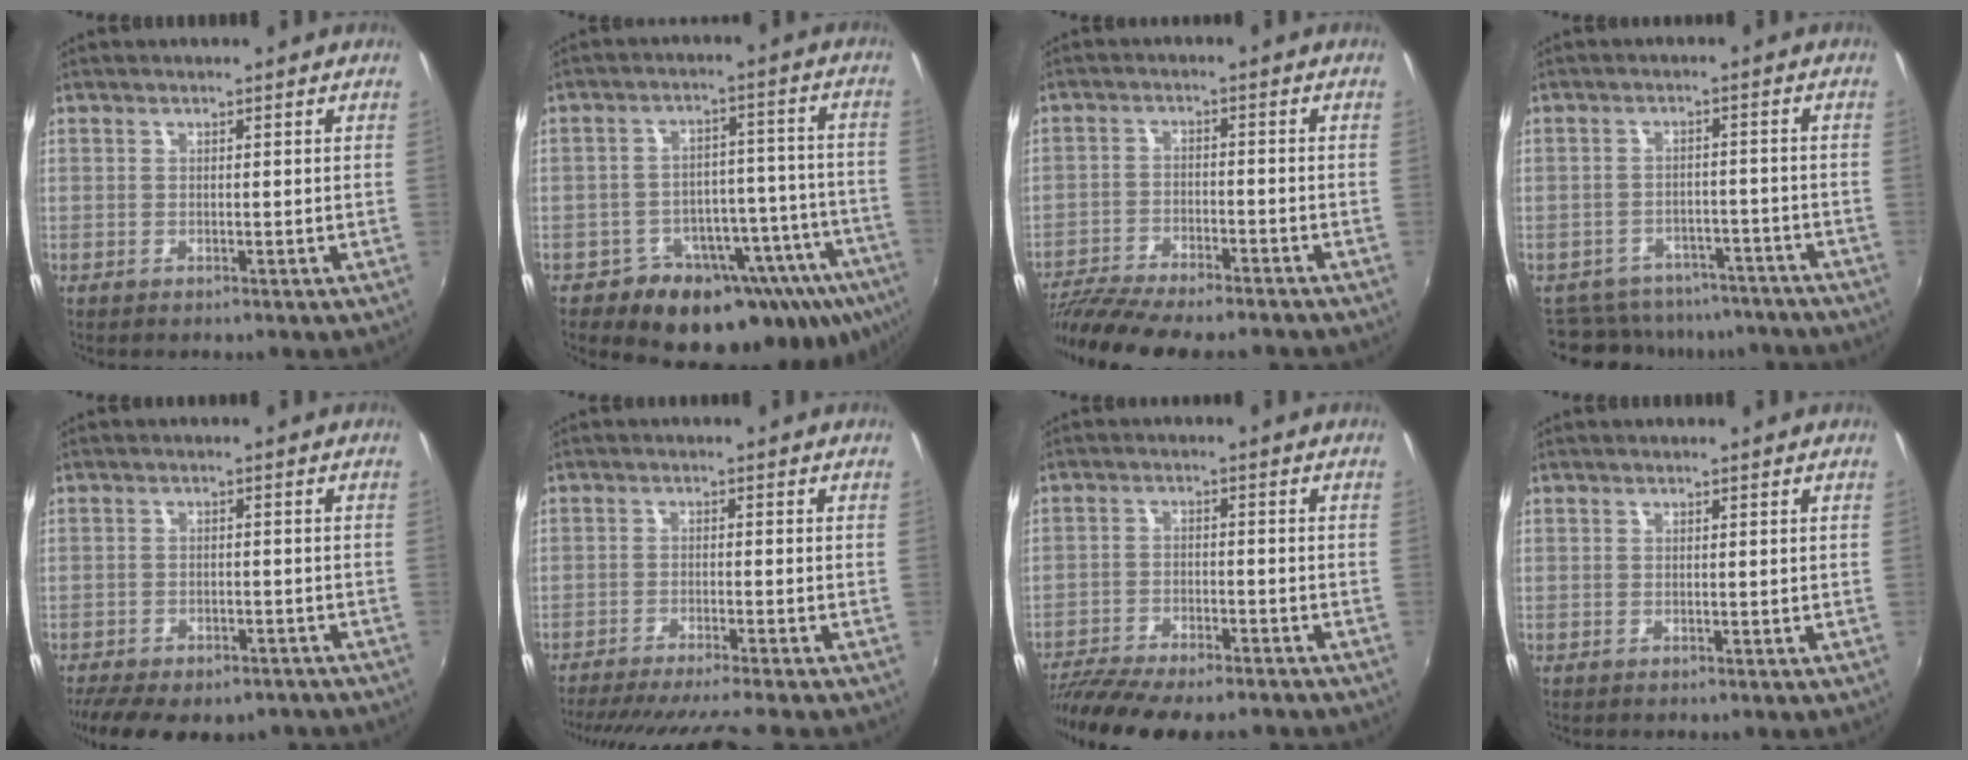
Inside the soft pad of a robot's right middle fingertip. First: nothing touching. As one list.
[{"total": 19.9, "force": [-12.8, 11.9, 9.5], "torque": [-0.134, 0.015, -0.159]}, {"total": 15.3, "force": [-13.3, 2.5, 7.0], "torque": [-0.149, -0.029, -0.218]}, {"total": 13.6, "force": [-11.7, 6.1, 3.4], "torque": [-0.079, 0.011, -0.152]}, {"total": 14.7, "force": [-11.7, 5.4, 7.1], "torque": [-0.156, -0.036, -0.165]}, {"total": 12.6, "force": [-11.2, -0.6, 5.8], "torque": [-0.122, -0.025, -0.173]}, {"total": 16.1, "force": [-13.8, 3.4, 7.5], "torque": [-0.157, -0.037, -0.218]}, {"total": 0.0}]